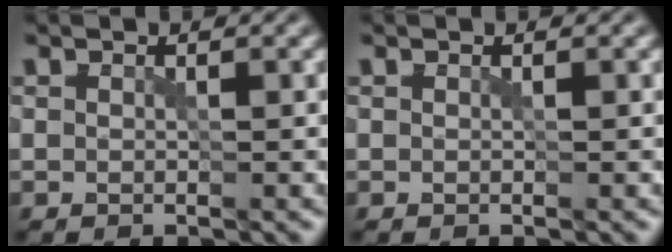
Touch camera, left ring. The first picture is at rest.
{"total": 0.0}